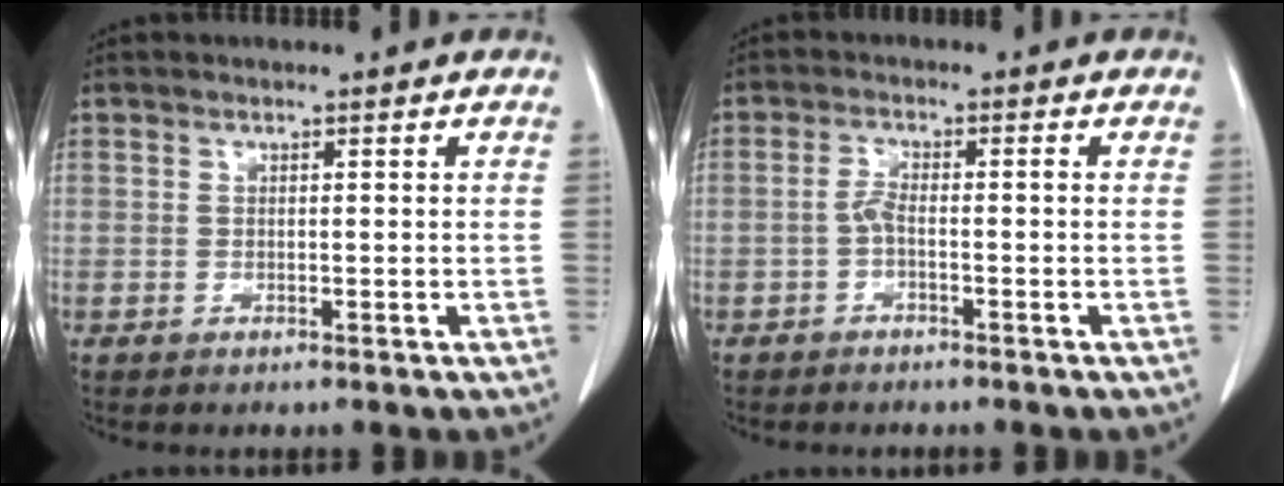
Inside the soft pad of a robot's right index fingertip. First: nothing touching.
{"total": 2.1, "force": [-0.7, 0.5, 1.9], "torque": [-0.038, 0.006, -0.016]}